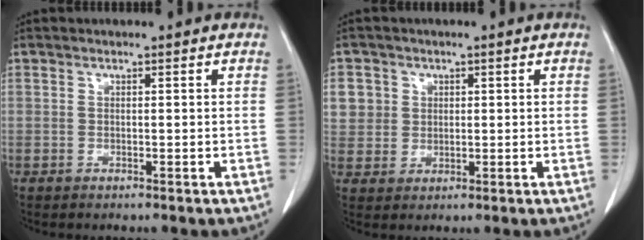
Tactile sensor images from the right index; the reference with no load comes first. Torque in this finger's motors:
{"motor_torque": [0.04, 0.09, 0.06, 0.04]}